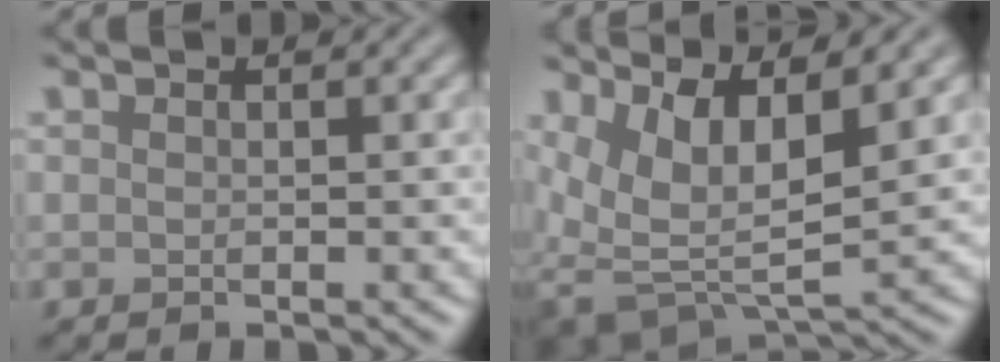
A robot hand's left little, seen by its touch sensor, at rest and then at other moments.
{"total": 7.4, "force": [2.6, 3.3, 6.0], "torque": [-0.130, -0.006, 0.053]}